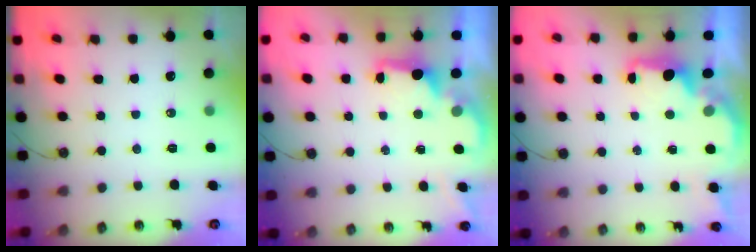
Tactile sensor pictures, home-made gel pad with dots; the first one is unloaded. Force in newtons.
{"total": 2.1, "press": 1.9, "slide": 0.8}
{"total": 2.0, "press": 1.8, "slide": 0.7}